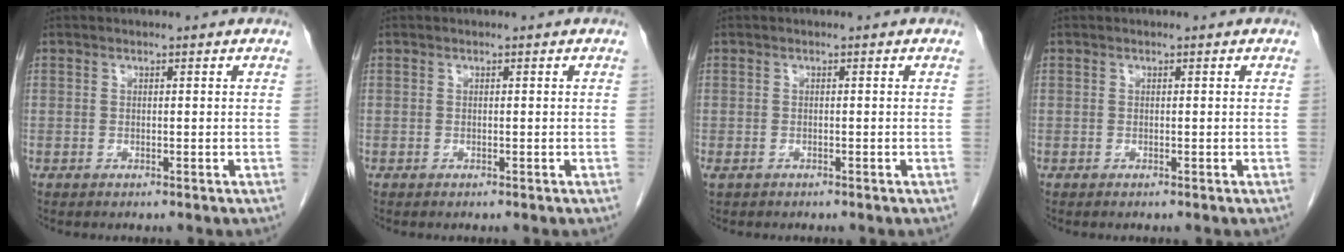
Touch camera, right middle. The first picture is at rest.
{"total": 0.0}
{"total": 1.3, "force": [-0.9, 0.7, 0.6], "torque": [-0.011, -0.002, -0.008]}
{"total": 0.0}